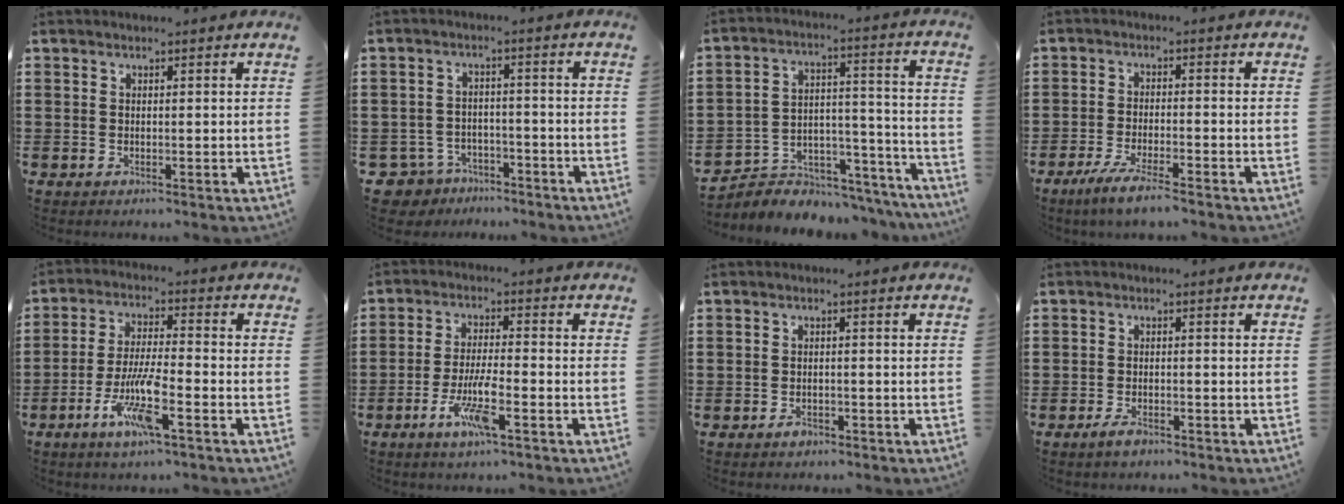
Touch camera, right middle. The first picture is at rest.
{"total": 4.1, "force": [-3.7, 1.6, 0.4], "torque": [-0.033, 0.001, -0.085]}
{"total": 4.7, "force": [-4.2, 1.9, 0.1], "torque": [-0.006, 0.010, -0.087]}
{"total": 4.2, "force": [-3.5, -0.1, 2.4], "torque": [-0.053, -0.011, -0.066]}
{"total": 8.5, "force": [-4.1, 1.6, 7.3], "torque": [-0.154, -0.009, -0.080]}
{"total": 6.9, "force": [-3.4, 1.2, 5.8], "torque": [-0.119, -0.006, -0.065]}
{"total": 1.4, "force": [-1.2, 0.6, 0.6], "torque": [-0.014, -0.001, -0.023]}
{"total": 2.0, "force": [-1.3, 0.7, 1.3], "torque": [-0.030, -0.002, -0.027]}